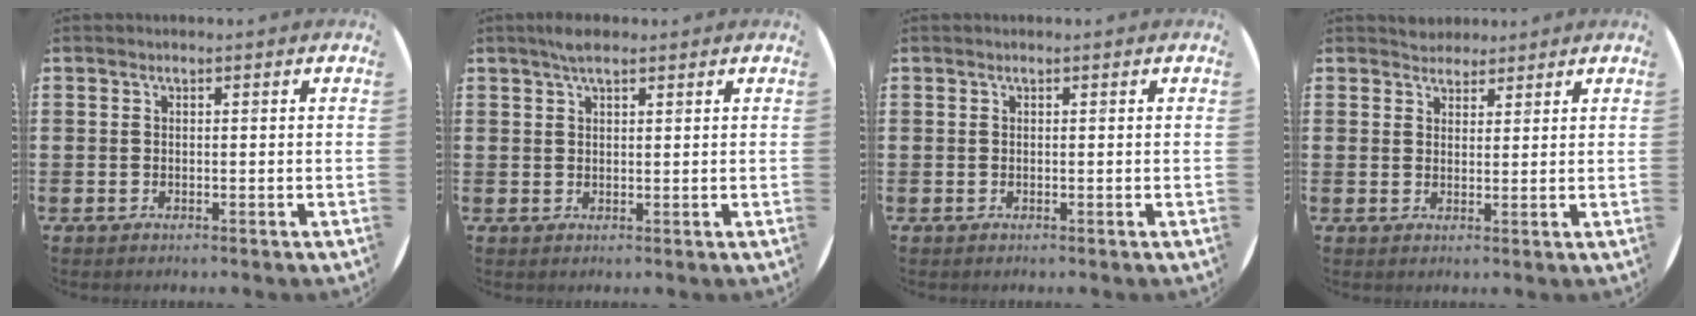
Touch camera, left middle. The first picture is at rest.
{"total": 2.5, "force": [1.9, 0.7, 1.4], "torque": [-0.031, 0.007, 0.034]}
{"total": 0.0}
{"total": 2.5, "force": [2.4, 0.8, -0.2], "torque": [0.007, -0.003, 0.045]}